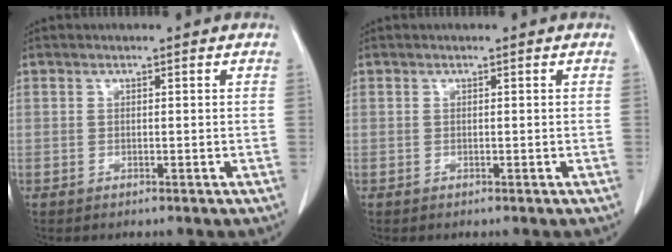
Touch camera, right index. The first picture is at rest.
{"total": 0.0}